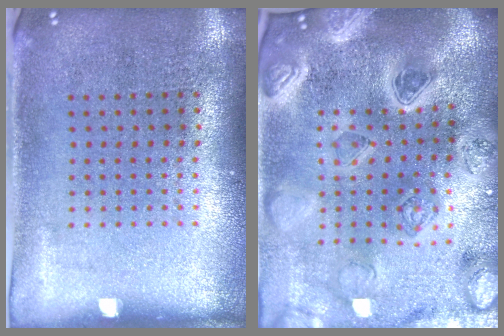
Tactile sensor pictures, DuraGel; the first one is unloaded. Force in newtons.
{"total": 5.2, "press": 4.4, "slide": 2.8}